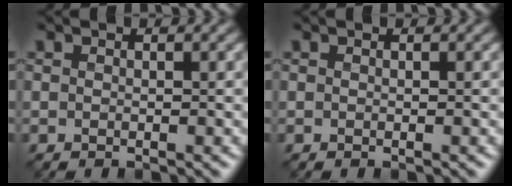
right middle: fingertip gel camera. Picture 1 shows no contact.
{"total": 0.0}